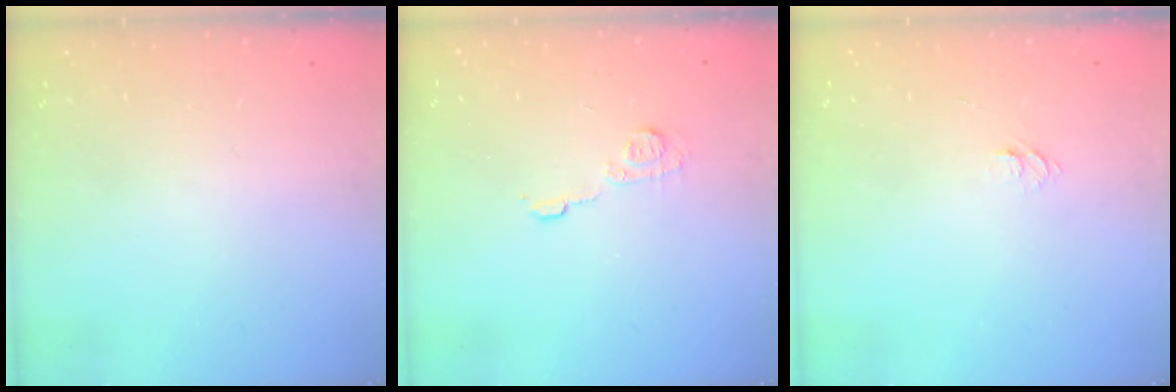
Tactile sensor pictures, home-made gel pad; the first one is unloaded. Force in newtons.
{"total": 7.3, "press": 7.3, "slide": 0.1}
{"total": 4.7, "press": 4.6, "slide": 0.5}